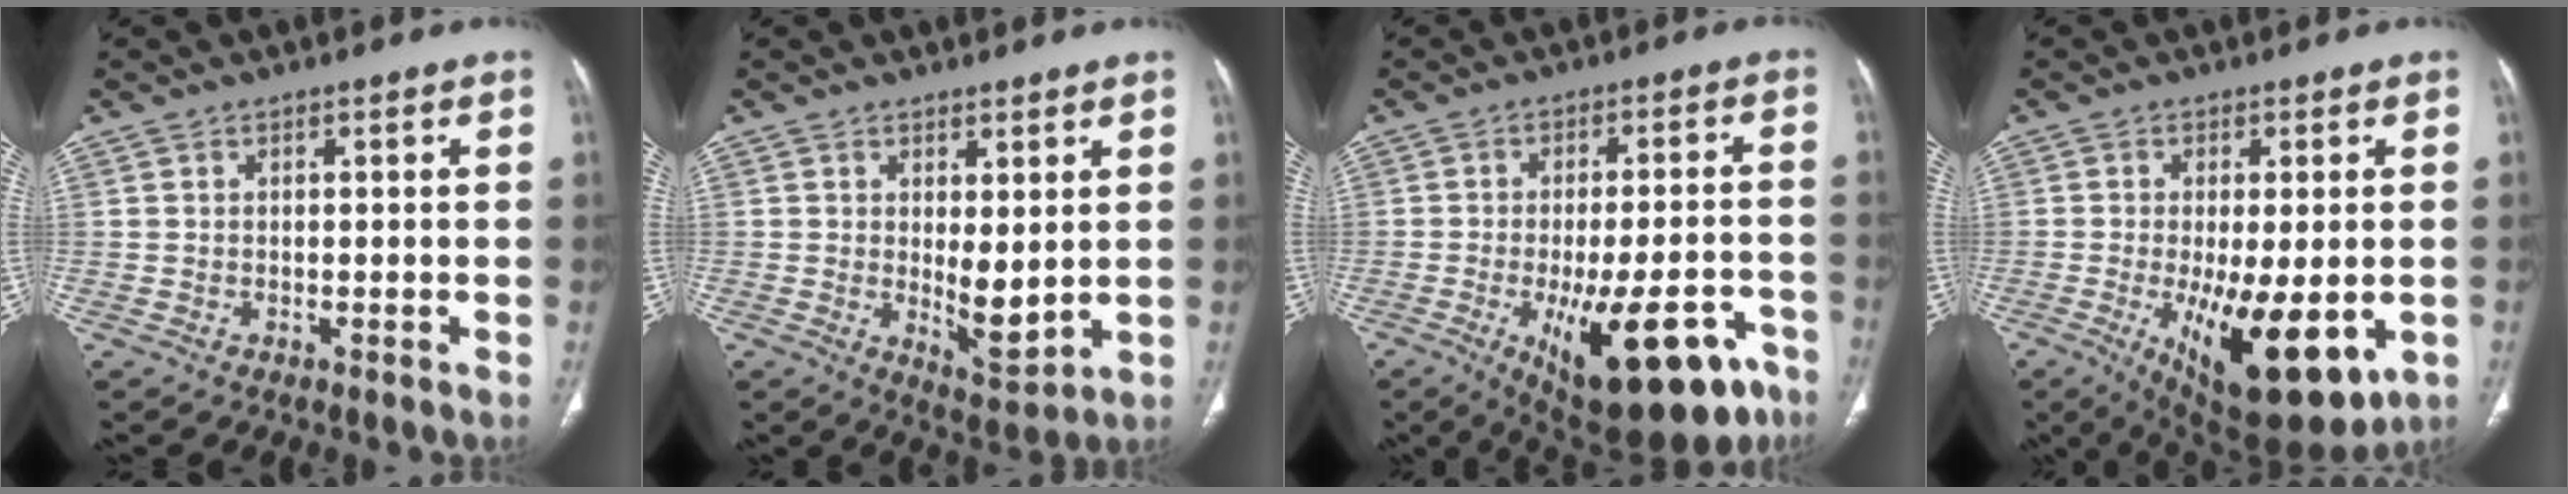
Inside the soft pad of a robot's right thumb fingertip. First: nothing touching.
{"total": 6.3, "force": [0.6, 2.6, 5.7], "torque": [-0.078, -0.023, 0.022]}
{"total": 21.3, "force": [-10.2, 8.3, 16.7], "torque": [-0.188, 0.031, -0.130]}
{"total": 17.2, "force": [-4.8, 6.7, 15.1], "torque": [-0.215, -0.022, -0.052]}